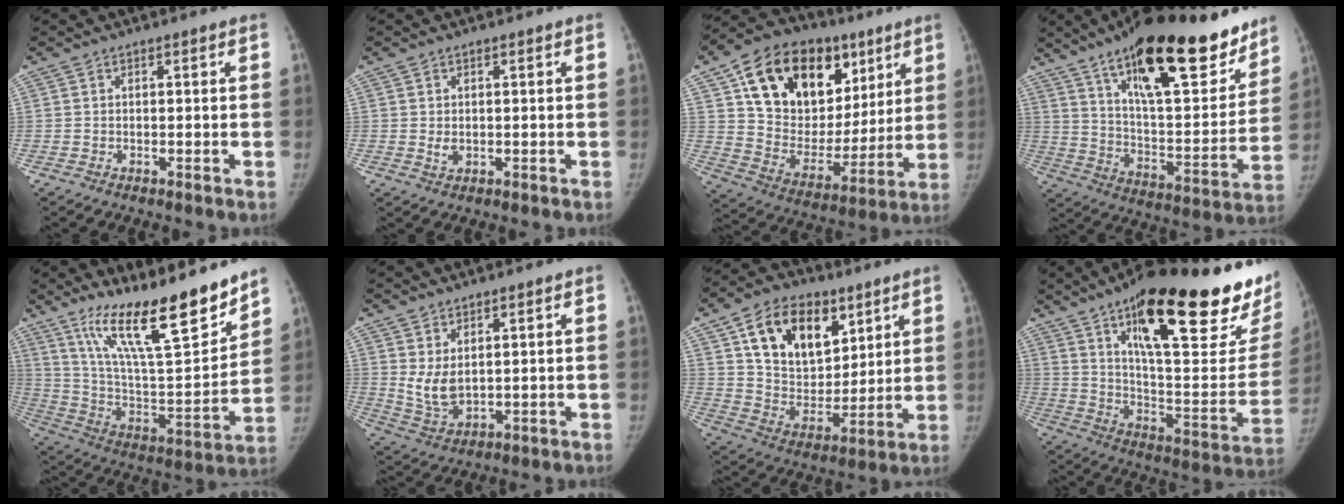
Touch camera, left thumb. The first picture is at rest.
{"total": 2.0, "force": [-0.1, 1.4, 1.3], "torque": [-0.015, -0.001, 0.002]}
{"total": 26.6, "force": [11.9, 17.7, 16.0], "torque": [-0.214, -0.001, 0.206]}
{"total": 28.6, "force": [18.7, 9.2, 19.5], "torque": [-0.255, -0.072, 0.293]}
{"total": 23.2, "force": [16.8, 4.6, 15.4], "torque": [-0.220, -0.093, 0.291]}
{"total": 6.0, "force": [1.7, 3.6, 4.4], "torque": [-0.073, -0.020, 0.048]}
{"total": 18.7, "force": [8.8, 12.2, 11.1], "torque": [-0.140, -0.038, 0.160]}
{"total": 35.6, "force": [20.9, 9.7, 27.1], "torque": [-0.317, -0.062, 0.321]}